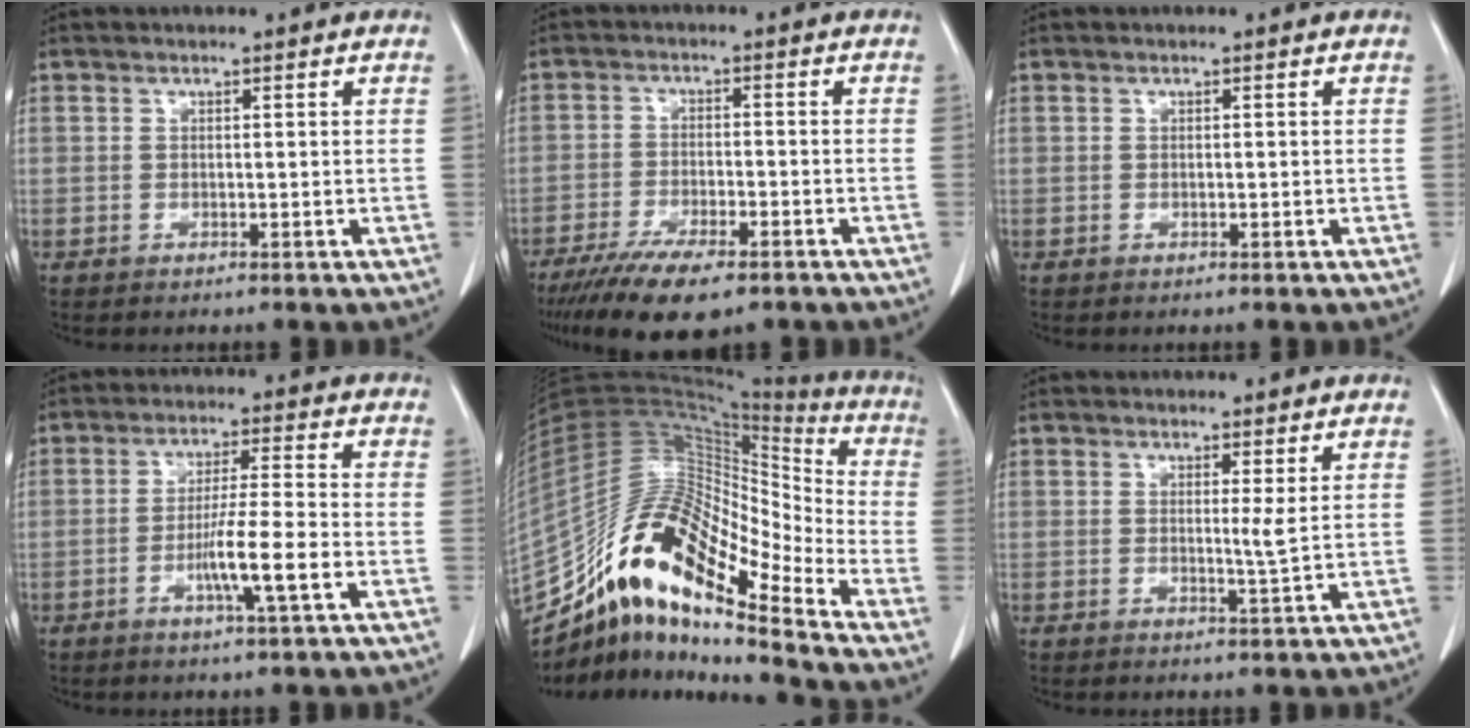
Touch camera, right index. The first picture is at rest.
{"total": 10.5, "force": [-7.5, 2.7, 6.9], "torque": [-0.111, -0.017, -0.119]}
{"total": 0.0}
{"total": 7.8, "force": [-2.7, -0.4, 7.3], "torque": [-0.128, -0.007, -0.050]}
{"total": 17.4, "force": [-13.1, 3.1, 11.1], "torque": [-0.202, 0.056, -0.237]}
{"total": 1.7, "force": [0.5, -0.4, 1.6], "torque": [-0.030, -0.007, 0.010]}